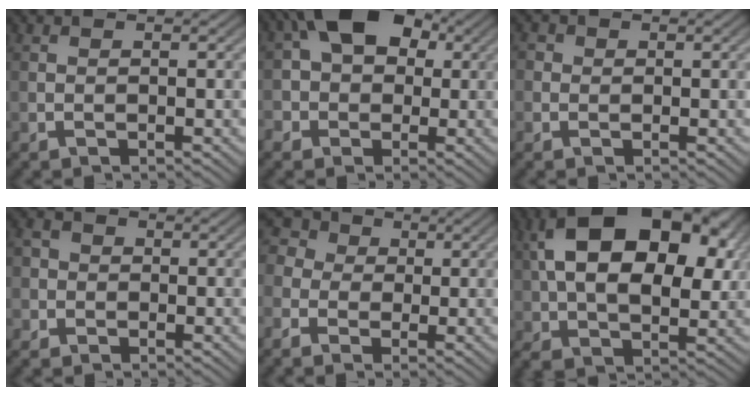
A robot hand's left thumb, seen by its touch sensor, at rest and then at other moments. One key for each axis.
{"total": 10.2, "fx": 1.7, "fy": 7.9, "fz": 6.2, "tx": -0.099, "ty": 0.027, "tz": 0.000}
{"total": 1.6, "fx": 0.2, "fy": 1.6, "fz": 0.4, "tx": -0.012, "ty": 0.003, "tz": -0.003}
{"total": 3.1, "fx": -0.7, "fy": 2.9, "fz": 0.8, "tx": -0.013, "ty": 0.007, "tz": -0.031}
{"total": 6.7, "fx": -0.3, "fy": 5.9, "fz": 3.2, "tx": -0.107, "ty": 0.010, "tz": -0.027}
{"total": 17.0, "fx": 4.4, "fy": 9.9, "fz": 13.1, "tx": -0.219, "ty": 0.027, "tz": 0.061}